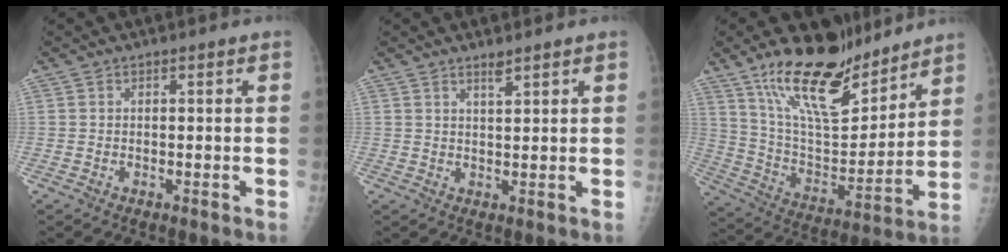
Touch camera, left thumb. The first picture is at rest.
{"total": 2.2, "force": [1.8, 0.4, 1.2], "torque": [-0.016, -0.014, 0.031]}
{"total": 20.4, "force": [15.2, 7.4, 11.4], "torque": [-0.150, -0.093, 0.271]}